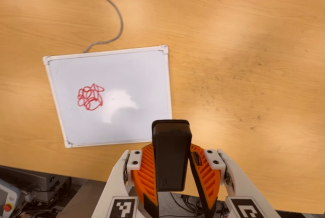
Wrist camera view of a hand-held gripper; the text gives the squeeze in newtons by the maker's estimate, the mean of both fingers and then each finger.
{"total": 5.8, "left": 5.0, "right": 6.6}